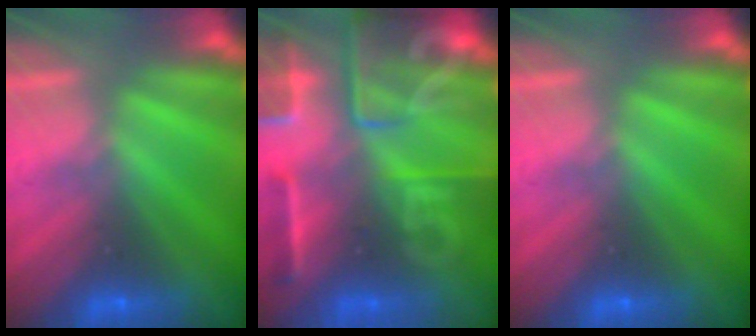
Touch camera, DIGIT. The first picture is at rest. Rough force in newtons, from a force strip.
{"total": 7.3}
{"total": 0.0}